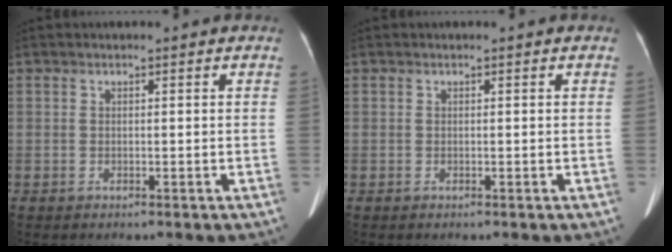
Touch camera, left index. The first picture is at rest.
{"total": 0.0}